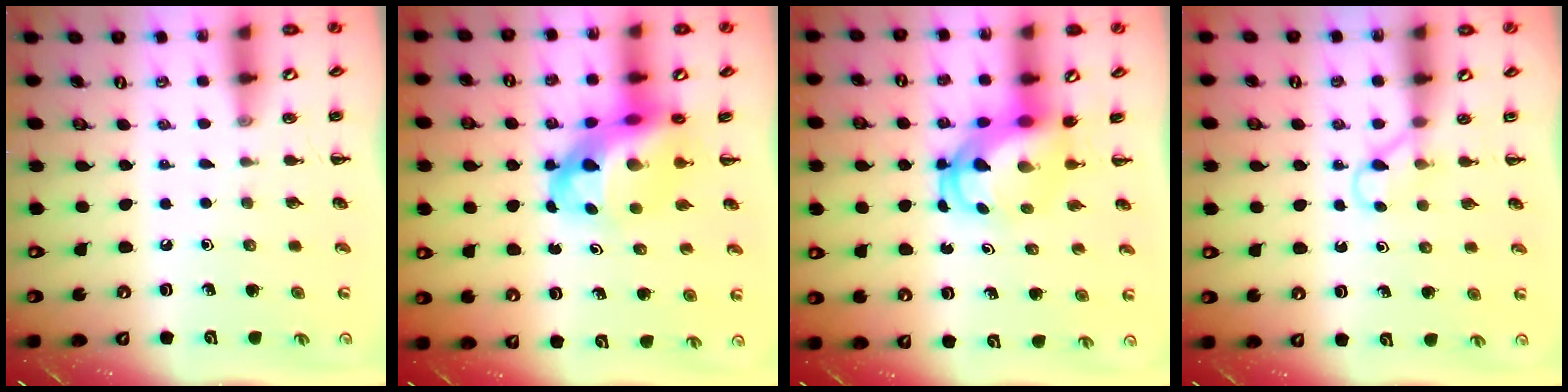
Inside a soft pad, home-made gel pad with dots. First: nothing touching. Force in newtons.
{"total": 11.5, "press": 11.1, "slide": 3.1}
{"total": 5.1, "press": 5.0, "slide": 0.5}
{"total": 2.9, "press": 2.8, "slide": 0.9}